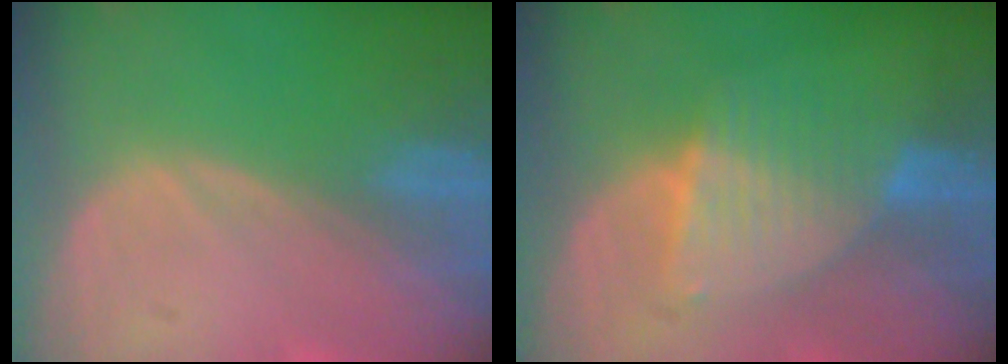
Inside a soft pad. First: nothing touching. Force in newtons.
{"total": 6.1, "press": 6.1, "slide": 0.5}